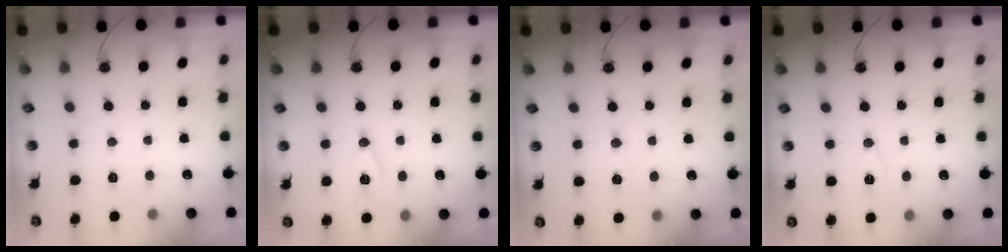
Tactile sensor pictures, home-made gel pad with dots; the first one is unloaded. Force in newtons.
{"total": 9.2, "press": 8.4, "slide": 3.7}
{"total": 5.9, "press": 5.8, "slide": 1.3}
{"total": 6.9, "press": 5.2, "slide": 4.6}